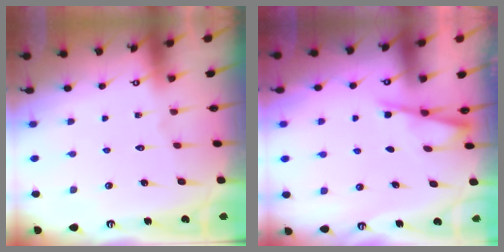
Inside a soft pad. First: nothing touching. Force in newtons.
{"total": 2.9, "press": 2.8, "slide": 0.4}